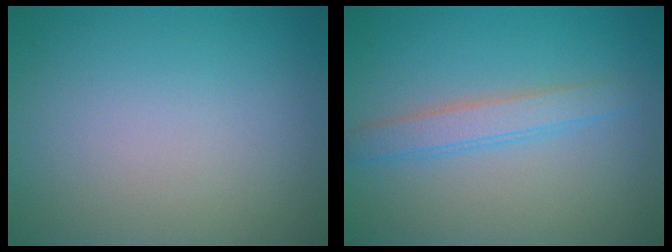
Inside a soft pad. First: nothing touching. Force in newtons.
{"total": 2.5, "press": 2.5, "slide": 0.0}